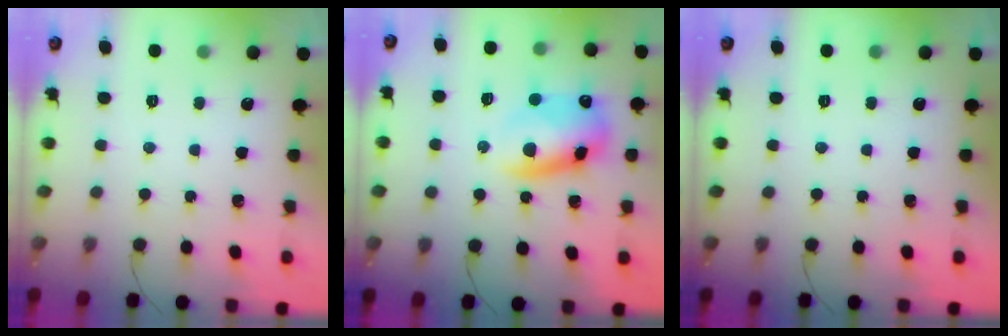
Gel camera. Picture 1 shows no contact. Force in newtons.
{"total": 10.9, "press": 10.7, "slide": 2.3}
{"total": 0.0}